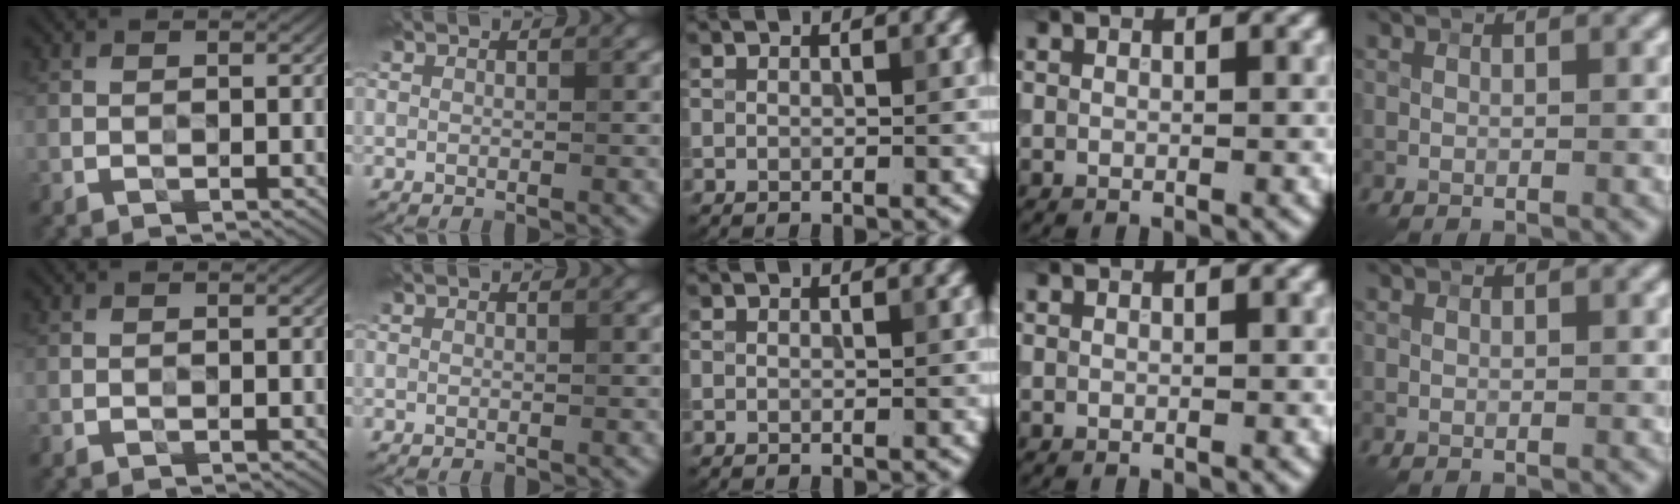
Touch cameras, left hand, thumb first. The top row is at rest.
{}